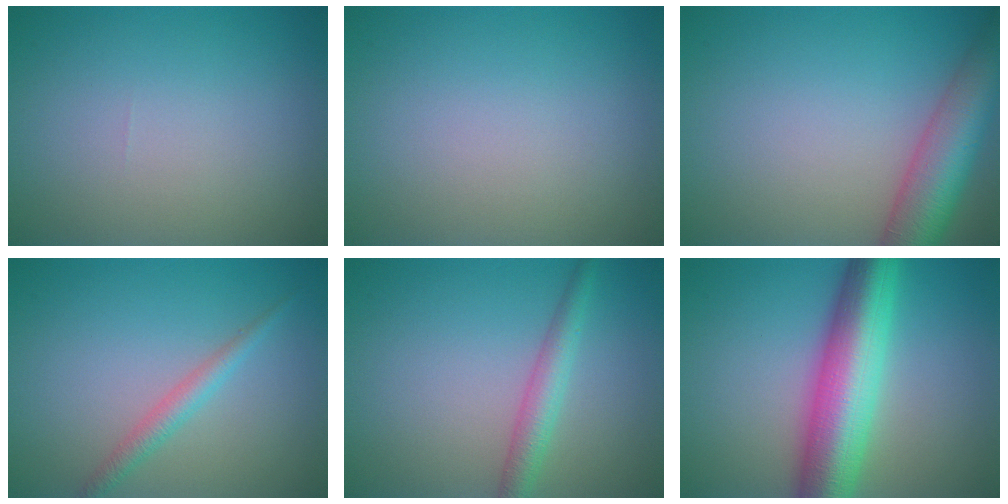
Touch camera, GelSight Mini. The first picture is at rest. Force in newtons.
{"total": 0.0}
{"total": 7.4, "press": 7.4, "slide": 0.5}
{"total": 1.9, "press": 1.9, "slide": 0.1}
{"total": 2.7, "press": 2.7, "slide": 0.1}
{"total": 9.6, "press": 9.6, "slide": 0.2}